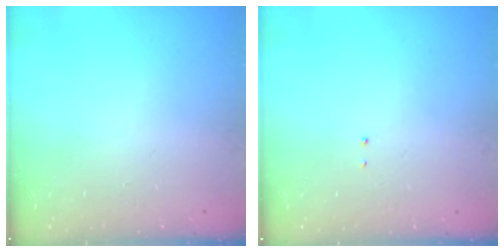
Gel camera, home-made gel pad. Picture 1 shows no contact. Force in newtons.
{"total": 1.3, "press": 1.2, "slide": 0.6}